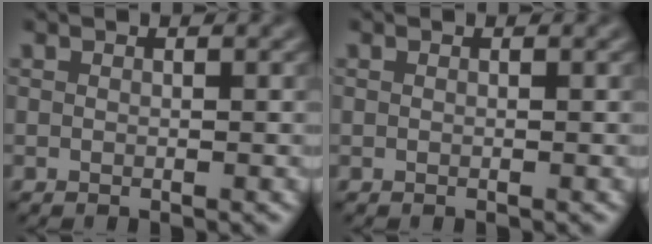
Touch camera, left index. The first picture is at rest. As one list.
[{"total": 0.0}]